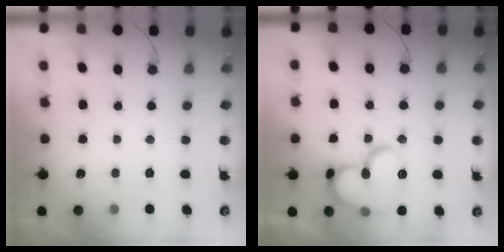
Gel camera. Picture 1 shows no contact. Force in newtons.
{"total": 17.2, "press": 17.1, "slide": 2.0}